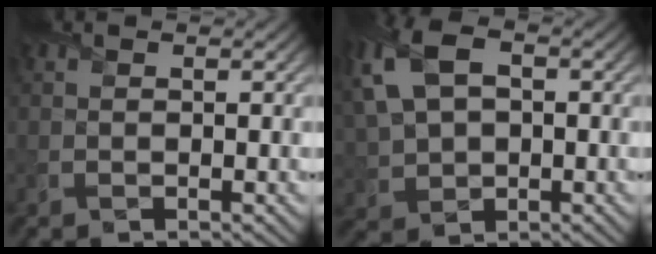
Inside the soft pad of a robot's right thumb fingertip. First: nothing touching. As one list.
[{"total": 11.1, "force": [2.7, 7.2, 8.0], "torque": [-0.214, 0.014, 0.050]}]